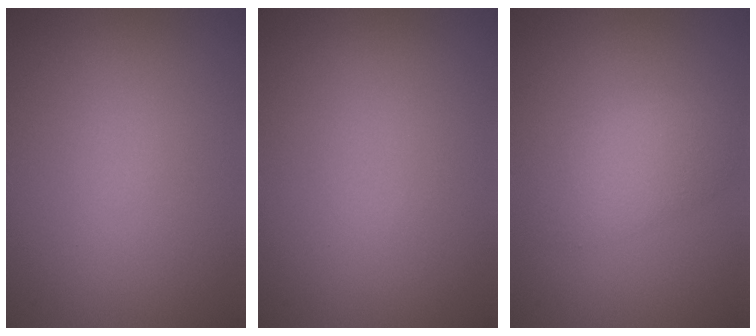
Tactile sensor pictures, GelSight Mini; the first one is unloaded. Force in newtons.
{"total": 0.0}
{"total": 2.7, "press": 2.7, "slide": 0.0}